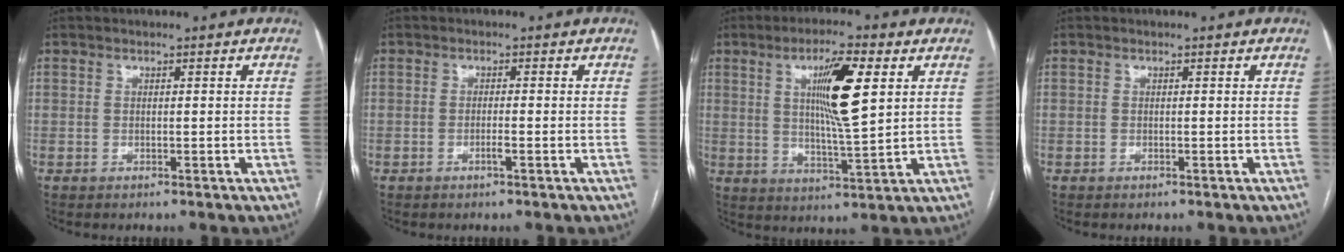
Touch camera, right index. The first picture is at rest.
{"total": 1.2, "force": [-0.6, -0.1, 1.1], "torque": [-0.021, 0.002, -0.009]}
{"total": 10.6, "force": [3.3, 1.0, 10.1], "torque": [-0.174, -0.002, 0.055]}
{"total": 0.0}